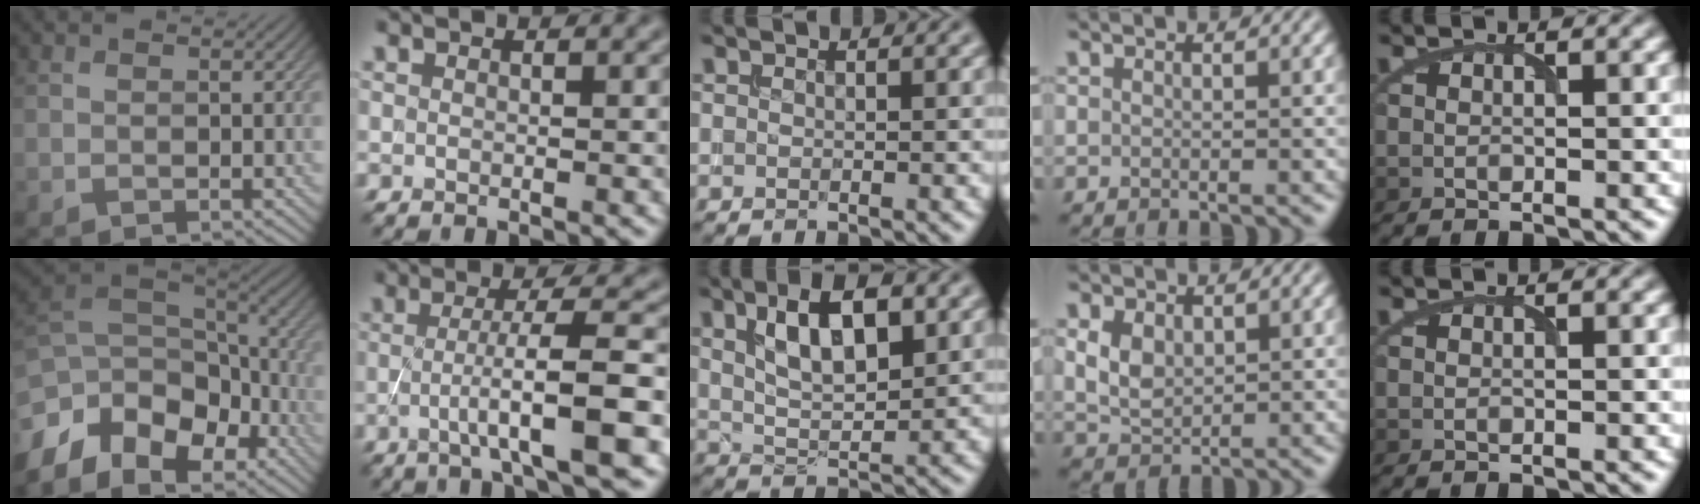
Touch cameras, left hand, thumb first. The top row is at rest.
{"thumb": {"total": 14.2, "force": [-7.3, 8.7, 8.5], "torque": [-0.226, -0.023, -0.115]}, "index": {"total": 6.9, "force": [-1.7, 0.8, 6.6], "torque": [-0.106, 0.009, -0.032]}, "middle": {"total": 6.7, "force": [2.8, 2.7, 5.5], "torque": [-0.099, 0.009, 0.046]}, "ring": {"total": 2.8, "force": [0.8, 2.0, 1.8], "torque": [-0.043, -0.002, 0.021]}}